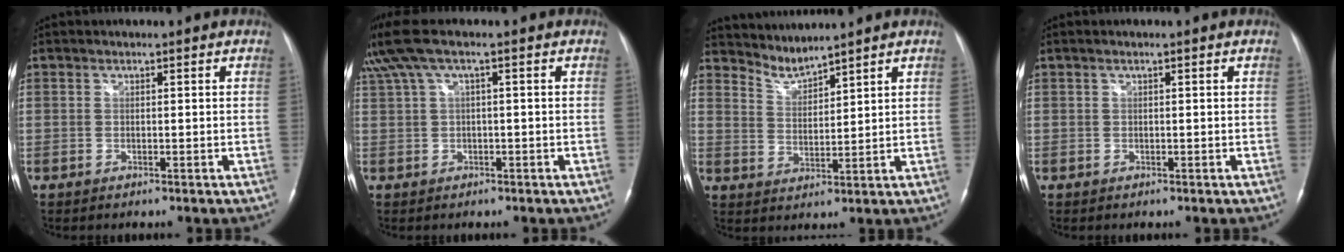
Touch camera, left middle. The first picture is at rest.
{"total": 6.8, "force": [3.1, 0.7, 6.0], "torque": [-0.134, 0.054, 0.067]}
{"total": 3.9, "force": [3.8, -0.5, -0.1], "torque": [-0.004, -0.006, 0.082]}
{"total": 1.0, "force": [0.4, 0.0, 0.9], "torque": [-0.024, 0.007, 0.007]}